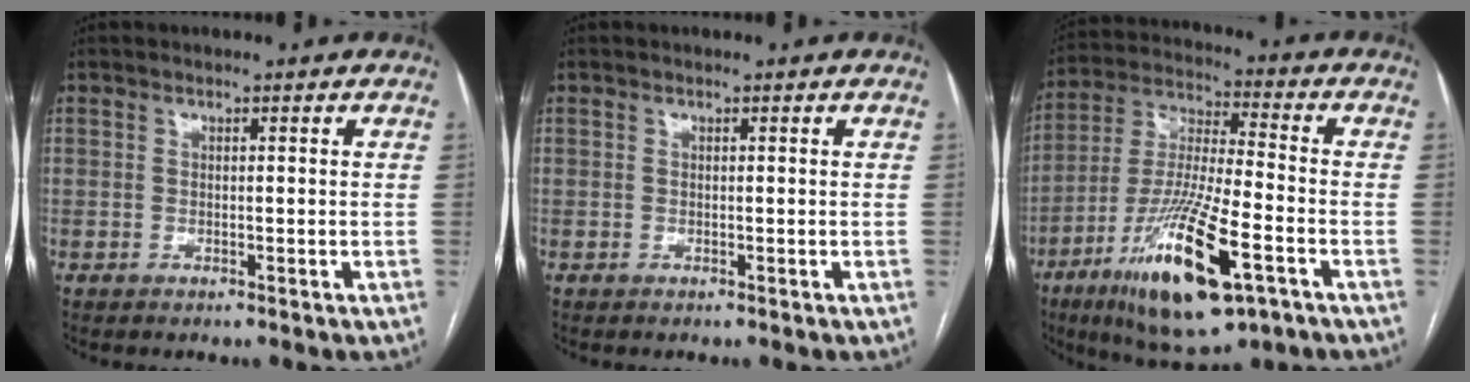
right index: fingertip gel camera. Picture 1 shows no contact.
{"total": 0.0}
{"total": 19.4, "force": [-8.9, 3.7, 16.8], "torque": [-0.337, -0.031, -0.150]}